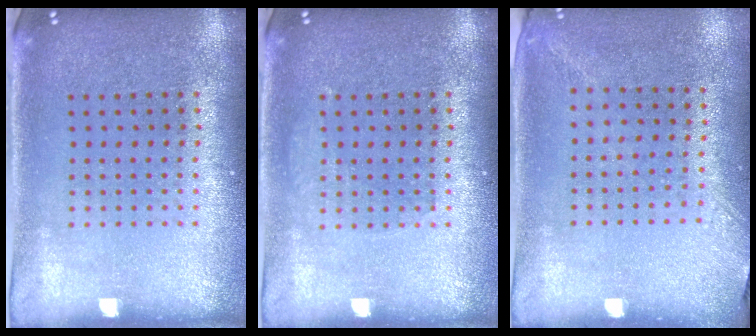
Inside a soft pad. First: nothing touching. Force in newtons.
{"total": 0.9, "press": 0.9, "slide": 0.2}
{"total": 1.3, "press": 1.0, "slide": 0.9}